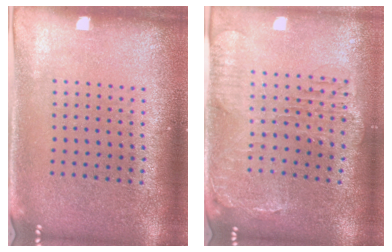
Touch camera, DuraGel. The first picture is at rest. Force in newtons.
{"total": 1.5, "press": 1.5, "slide": 0.4}